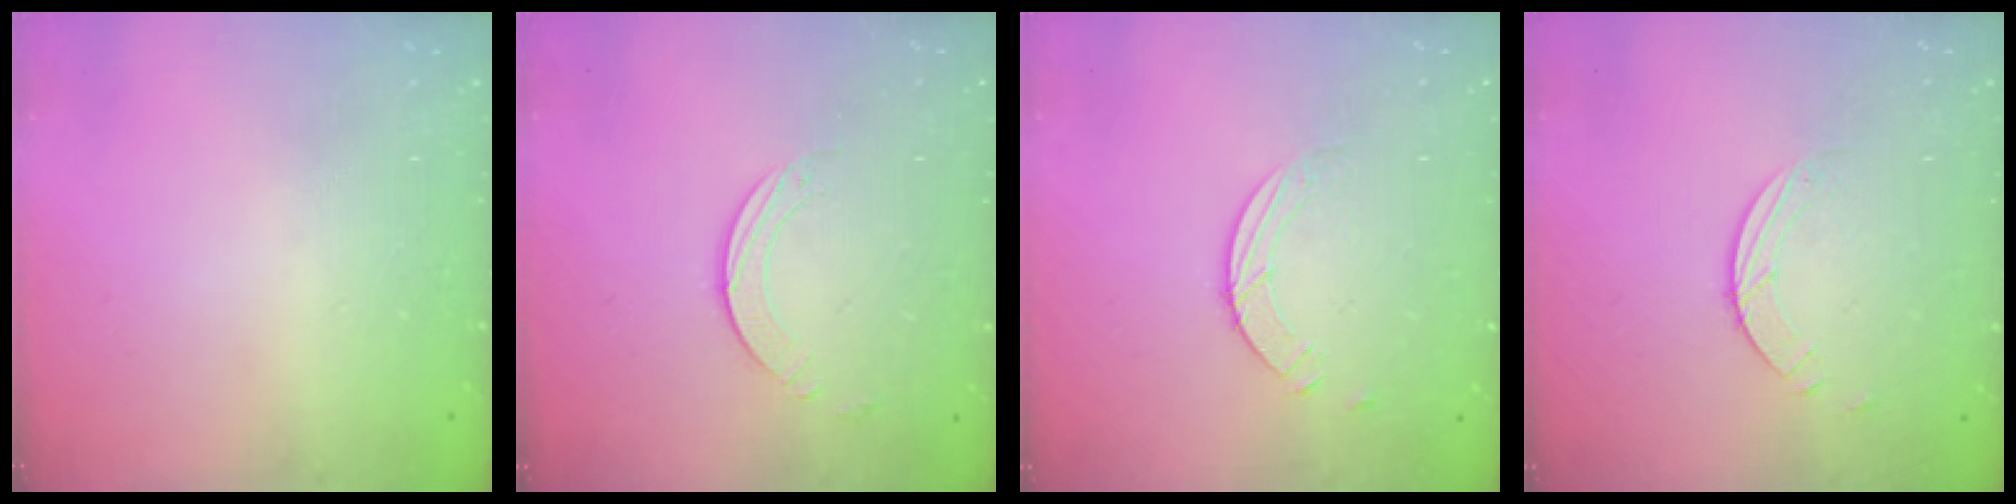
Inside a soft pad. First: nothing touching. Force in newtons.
{"total": 1.7, "press": 1.7, "slide": 0.2}
{"total": 2.6, "press": 2.6, "slide": 0.3}
{"total": 2.0, "press": 2.0, "slide": 0.2}